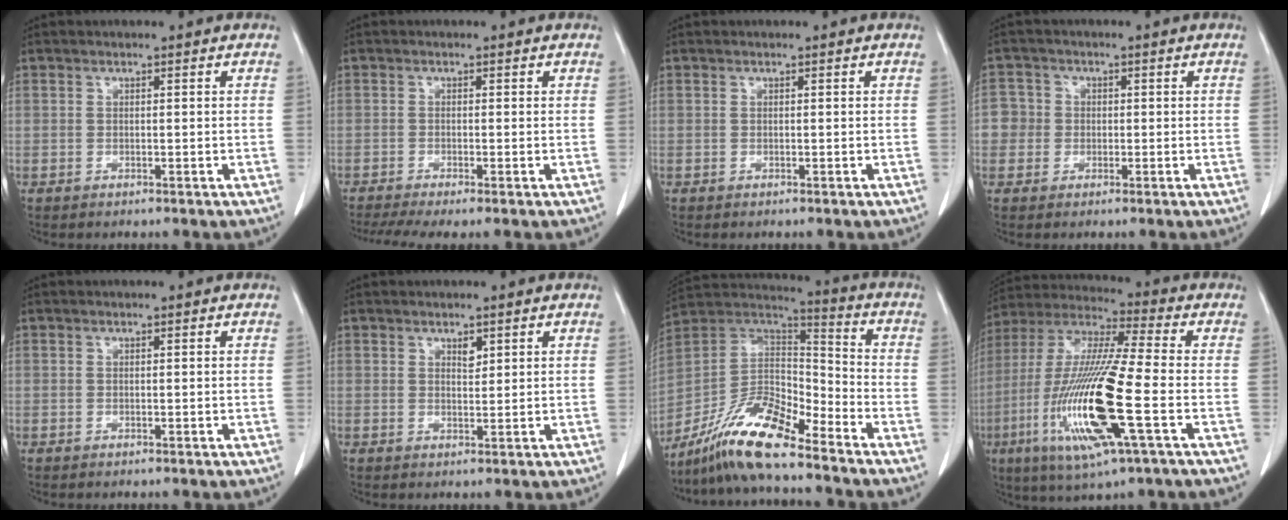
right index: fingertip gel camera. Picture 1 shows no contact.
{"total": 4.8, "force": [-3.0, 1.0, 3.6], "torque": [-0.067, -0.009, -0.052]}
{"total": 0.0}
{"total": 3.9, "force": [-0.2, 3.9, 0.1], "torque": [0.011, 0.016, -0.007]}
{"total": 0.0}
{"total": 1.6, "force": [1.0, 0.7, 1.0], "torque": [-0.014, -0.005, 0.019]}
{"total": 13.8, "force": [-10.7, 2.6, 8.3], "torque": [-0.158, 0.019, -0.198]}
{"total": 19.8, "force": [-5.6, 1.4, 18.9], "torque": [-0.409, -0.025, -0.107]}